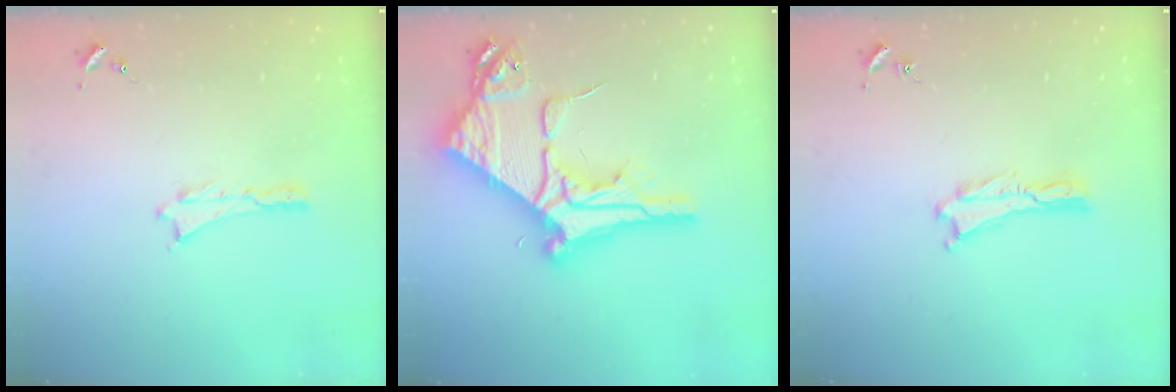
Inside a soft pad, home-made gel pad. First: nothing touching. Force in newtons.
{"total": 13.6, "press": 13.5, "slide": 1.1}
{"total": 0.0}